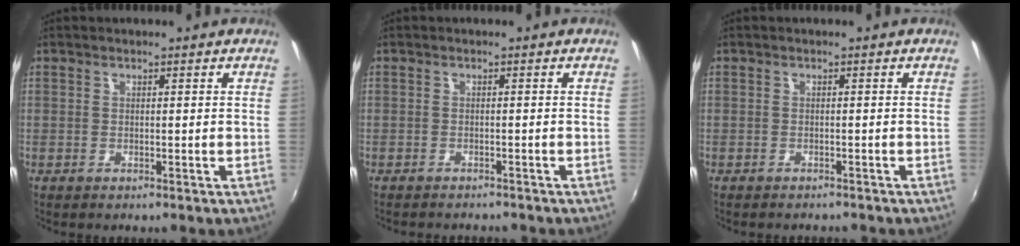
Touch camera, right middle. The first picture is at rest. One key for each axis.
{"total": 3.4, "fx": -3.1, "fy": 0.8, "fz": 1.0, "tx": -0.027, "ty": -0.010, "tz": -0.045}
{"total": 2.2, "fx": -2.1, "fy": 0.6, "fz": 0.7, "tx": -0.018, "ty": -0.011, "tz": -0.028}